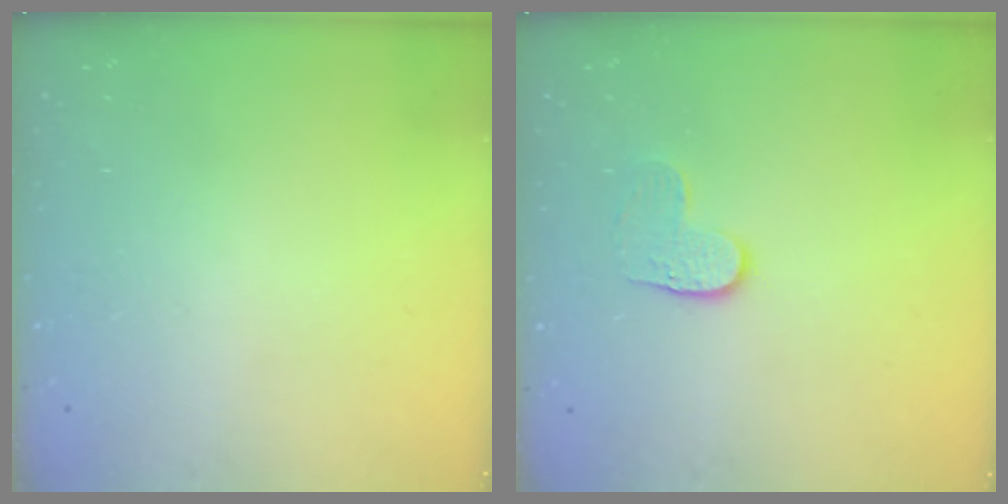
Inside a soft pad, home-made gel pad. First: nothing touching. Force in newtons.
{"total": 4.0, "press": 4.0, "slide": 0.4}